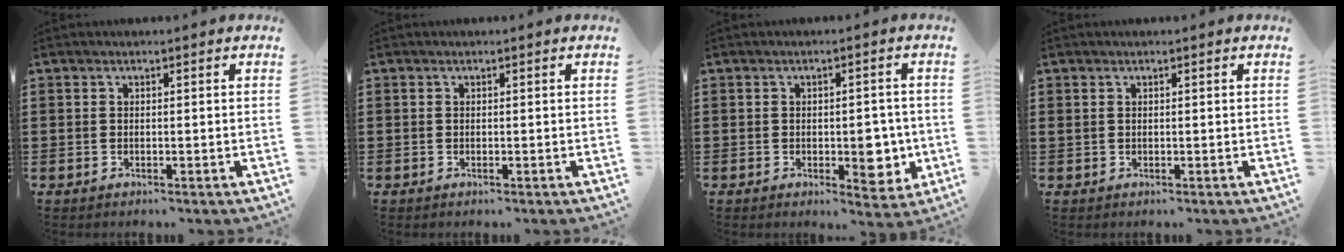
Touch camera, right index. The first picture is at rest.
{"total": 0.0}
{"total": 5.3, "force": [-1.1, 2.8, 4.3], "torque": [-0.057, 0.004, -0.021]}
{"total": 0.0}